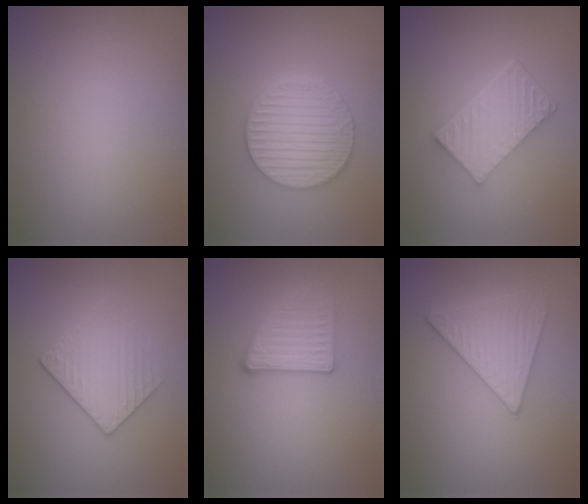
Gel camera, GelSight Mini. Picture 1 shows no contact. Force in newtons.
{"total": 5.6, "press": 4.5, "slide": 3.2}
{"total": 5.8, "press": 4.3, "slide": 3.9}
{"total": 2.4, "press": 2.1, "slide": 1.1}
{"total": 2.7, "press": 2.5, "slide": 1.2}
{"total": 3.5, "press": 3.4, "slide": 0.6}